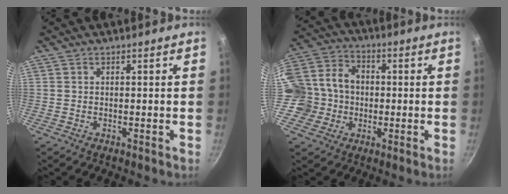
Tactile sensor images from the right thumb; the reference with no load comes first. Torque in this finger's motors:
{"motor_torque": [2.42, 2.59, 1.15, -0.83, 0.21]}